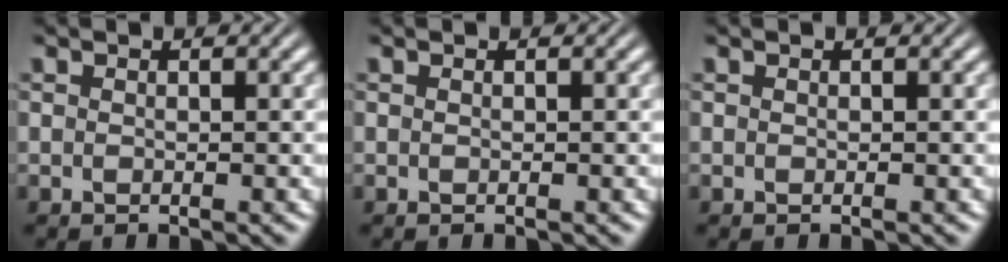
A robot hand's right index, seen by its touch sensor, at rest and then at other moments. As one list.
[{"total": 0.0}, {"total": 0.0}]